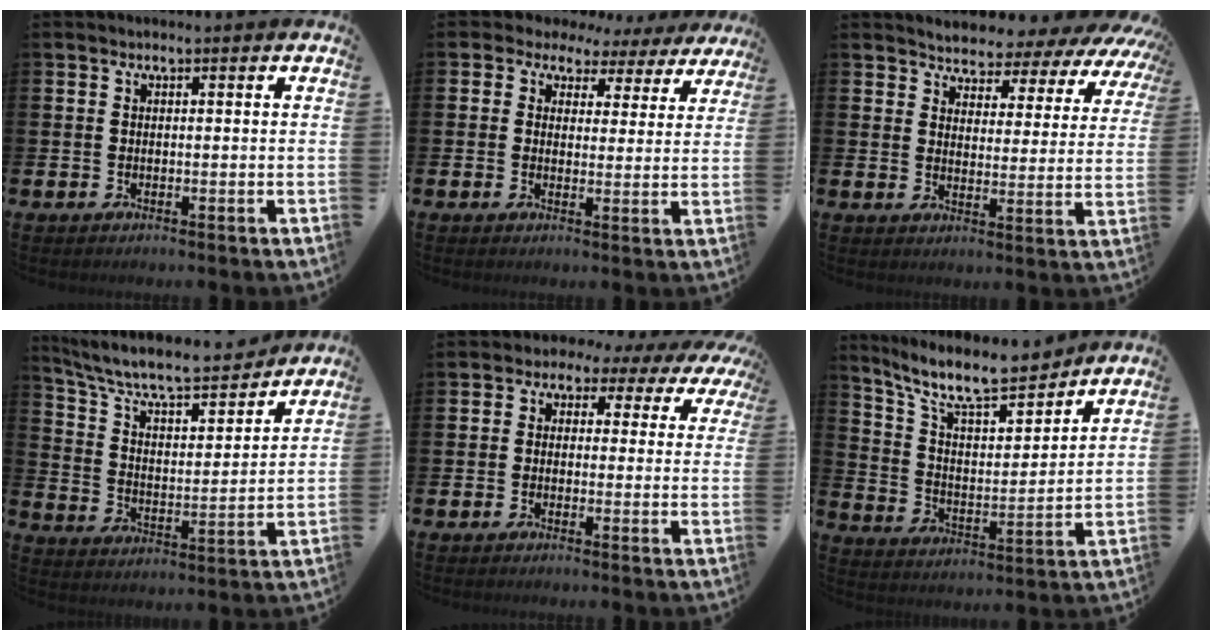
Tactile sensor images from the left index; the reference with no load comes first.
{"total": 3.4, "force": [2.3, 2.4, 0.2], "torque": [-0.017, -0.019, 0.034]}
{"total": 3.8, "force": [3.7, 1.0, -0.2], "torque": [-0.013, -0.039, 0.056]}
{"total": 8.0, "force": [7.3, 1.7, 2.9], "torque": [-0.095, -0.050, 0.123]}
{"total": 1.9, "force": [-0.2, 1.8, 0.6], "torque": [-0.016, -0.002, -0.015]}
{"total": 7.1, "force": [6.6, 0.4, 2.5], "torque": [-0.074, -0.033, 0.120]}